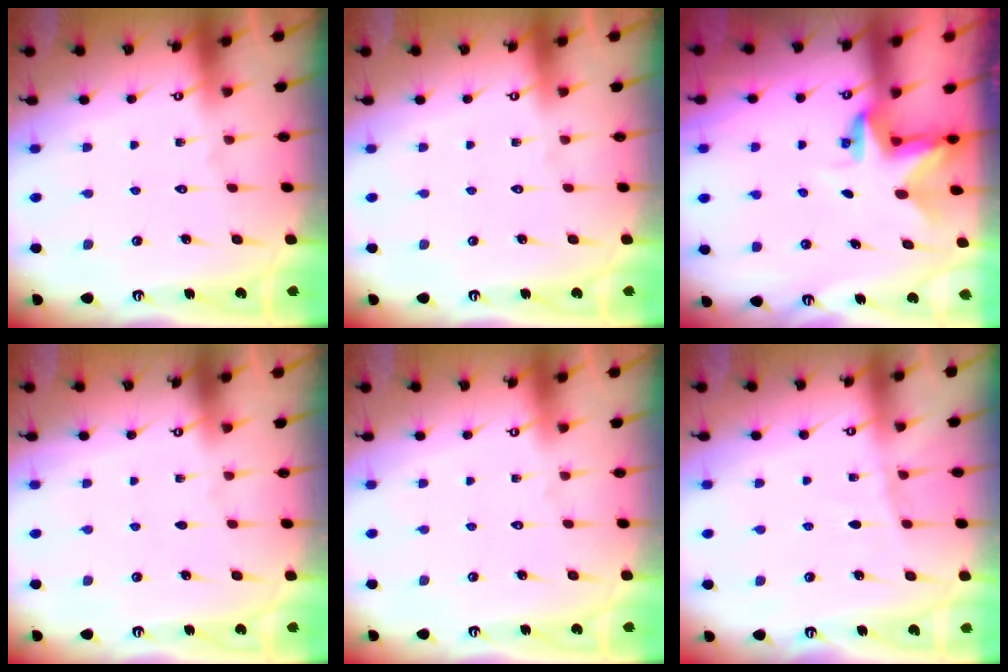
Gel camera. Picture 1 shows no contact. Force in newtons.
{"total": 0.0}
{"total": 2.9, "press": 2.9, "slide": 0.2}
{"total": 0.0}
{"total": 0.0}
{"total": 4.9, "press": 4.8, "slide": 0.4}